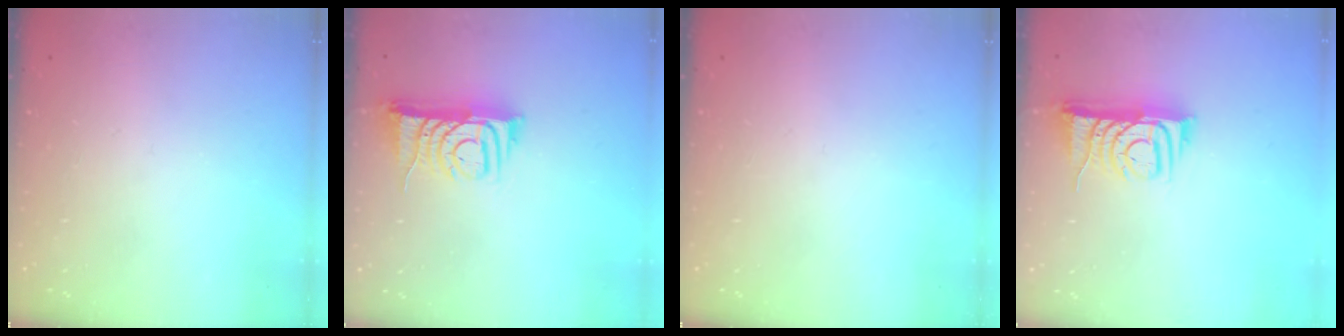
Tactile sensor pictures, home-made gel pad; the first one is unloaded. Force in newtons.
{"total": 8.5, "press": 8.4, "slide": 0.4}
{"total": 0.0}
{"total": 8.0, "press": 8.0, "slide": 0.4}